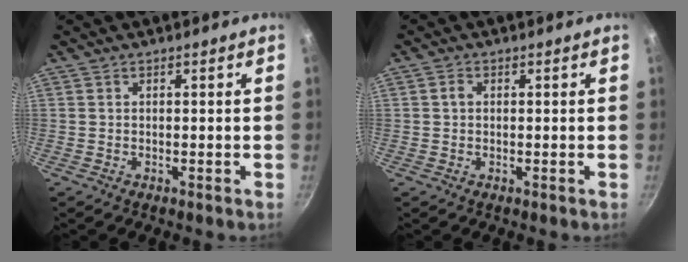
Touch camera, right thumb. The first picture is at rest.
{"total": 1.5, "force": [0.2, 1.2, 0.8], "torque": [-0.012, 0.008, 0.001]}